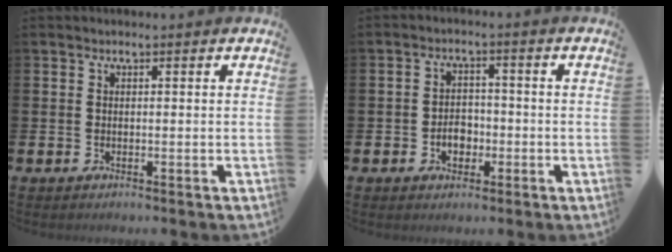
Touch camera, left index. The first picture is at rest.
{"total": 3.3, "force": [-1.1, 2.4, 1.9], "torque": [-0.026, -0.002, -0.025]}